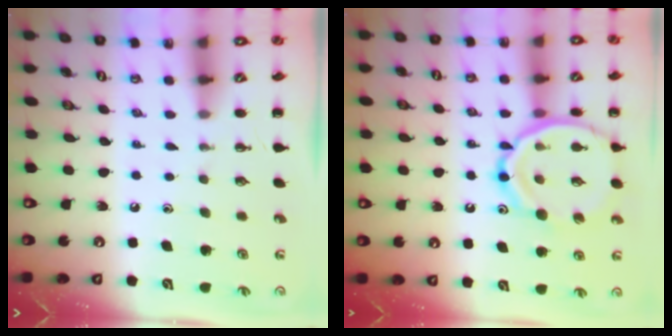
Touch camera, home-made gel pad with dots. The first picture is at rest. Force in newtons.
{"total": 16.3, "press": 16.1, "slide": 2.5}